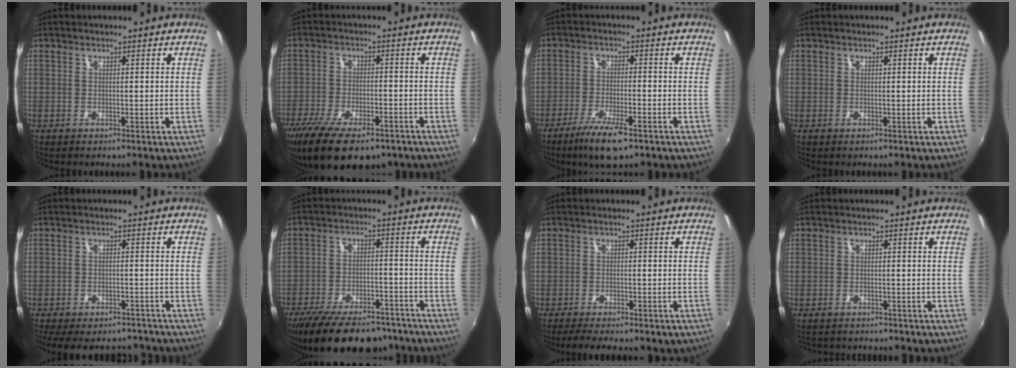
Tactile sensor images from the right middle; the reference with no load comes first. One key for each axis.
{"total": 17.1, "fx": -11.8, "fy": 6.6, "fz": 10.4, "tx": -0.217, "ty": -0.047, "tz": -0.183}
{"total": 8.3, "fx": -5.6, "fy": 1.8, "fz": 5.9, "tx": -0.136, "ty": -0.020, "tz": -0.101}
{"total": 0.0}
{"total": 14.7, "fx": -12.3, "fy": 5.4, "fz": 5.8, "tx": -0.129, "ty": -0.002, "tz": -0.160}
{"total": 21.3, "fx": -17.0, "fy": 8.0, "fz": 9.8, "tx": -0.197, "ty": -0.008, "tz": -0.240}
{"total": 6.5, "fx": -5.3, "fy": 0.8, "fz": 3.6, "tx": -0.078, "ty": -0.014, "tz": -0.078}
{"total": 2.7, "fx": -2.6, "fy": 0.6, "fz": 0.5, "tx": -0.018, "ty": -0.010, "tz": -0.038}